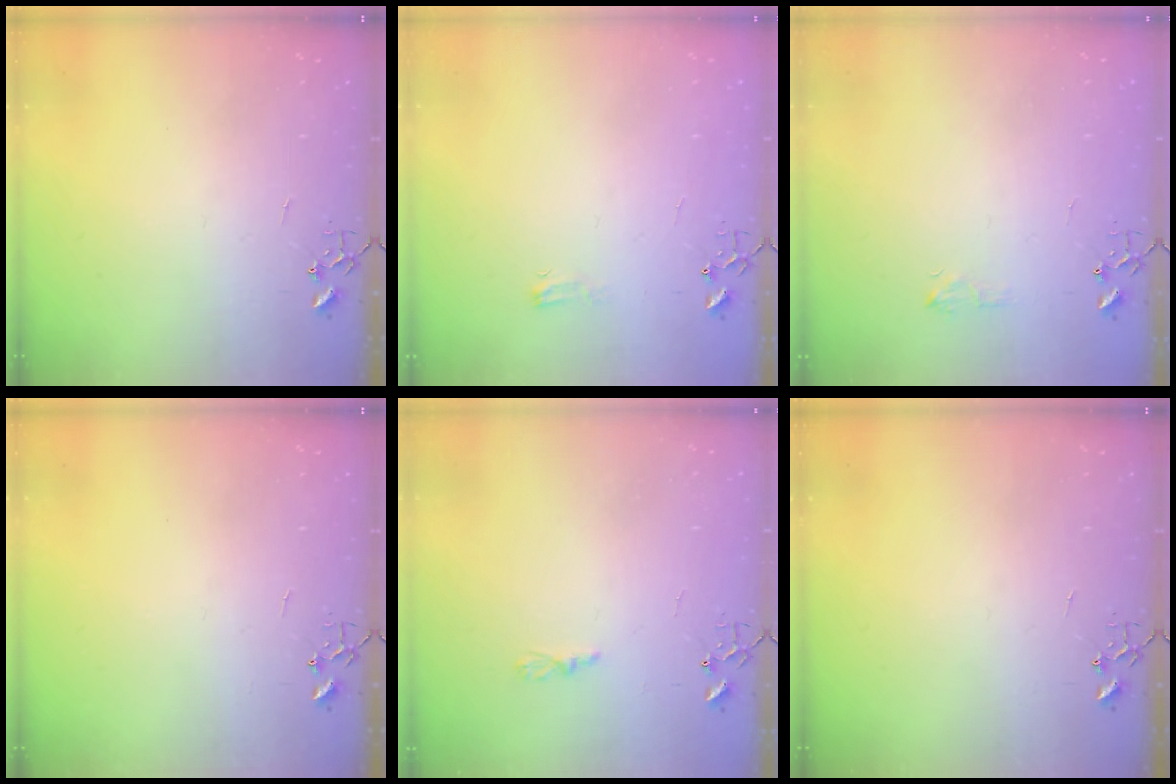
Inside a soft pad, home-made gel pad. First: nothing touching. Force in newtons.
{"total": 4.1, "press": 4.1, "slide": 0.6}
{"total": 5.5, "press": 5.4, "slide": 0.8}
{"total": 0.0}
{"total": 3.2, "press": 3.1, "slide": 0.4}
{"total": 0.0}